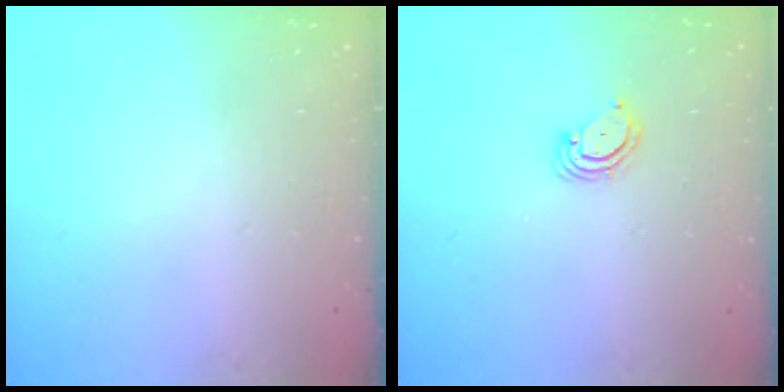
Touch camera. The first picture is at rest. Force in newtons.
{"total": 3.8, "press": 3.8, "slide": 0.3}